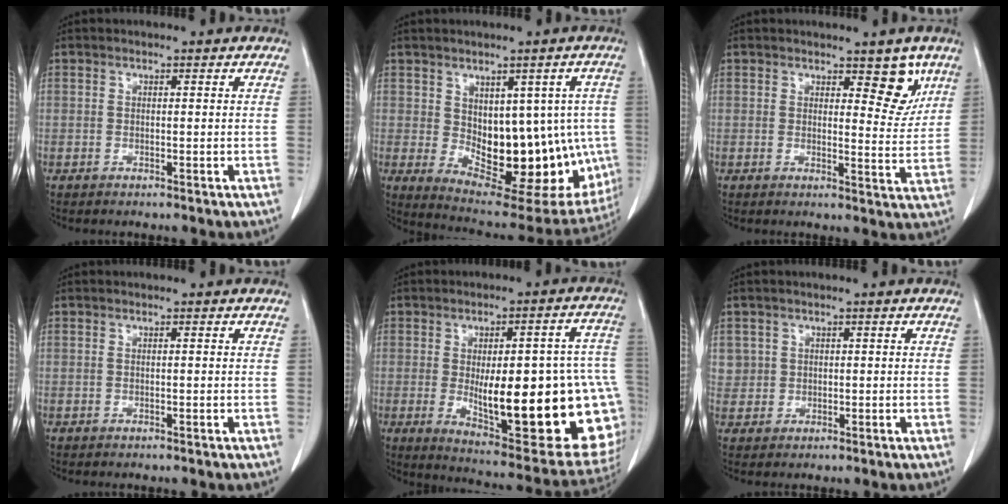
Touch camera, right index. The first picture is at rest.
{"total": 18.4, "force": [-1.8, 9.1, 15.9], "torque": [-0.174, 0.003, 0.005]}
{"total": 5.3, "force": [3.3, 2.2, 3.5], "torque": [-0.028, -0.013, 0.040]}
{"total": 0.0}
{"total": 27.1, "force": [-3.9, 7.3, 25.8], "torque": [-0.256, 0.006, -0.029]}
{"total": 2.7, "force": [0.9, 2.6, 0.0], "torque": [0.018, 0.003, 0.014]}